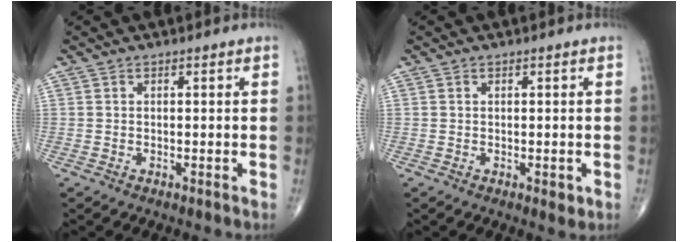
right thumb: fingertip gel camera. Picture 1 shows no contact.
{"total": 1.6, "force": [-0.2, 0.9, 1.3], "torque": [-0.013, -0.004, -0.001]}